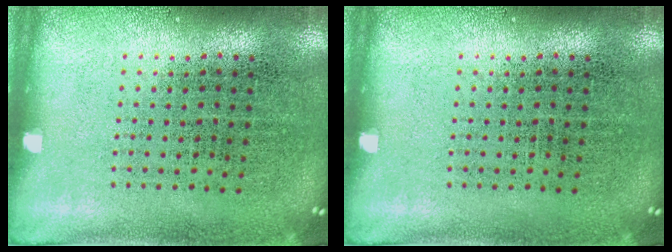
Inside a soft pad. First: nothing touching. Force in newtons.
{"total": 0.0}